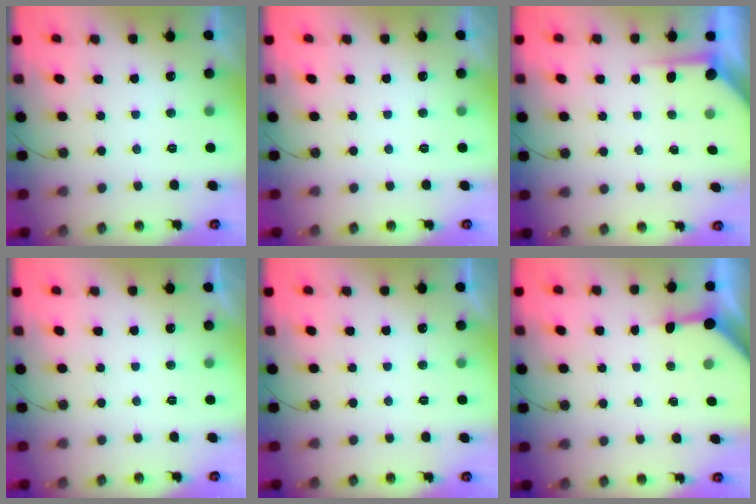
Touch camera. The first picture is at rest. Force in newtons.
{"total": 0.0}
{"total": 4.0, "press": 4.0, "slide": 0.2}
{"total": 0.0}
{"total": 0.0}
{"total": 3.9, "press": 3.8, "slide": 0.4}